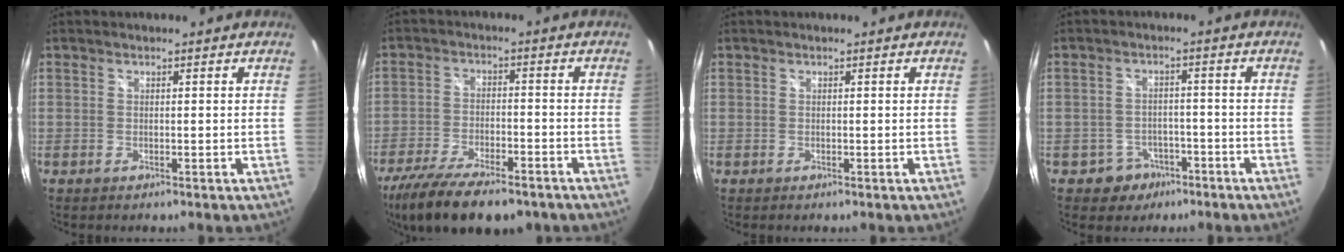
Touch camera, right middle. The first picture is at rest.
{"total": 16.8, "force": [-12.5, 5.6, 9.7], "torque": [-0.203, -0.041, -0.203]}
{"total": 0.0}
{"total": 5.2, "force": [-3.1, 4.1, 0.7], "torque": [-0.024, 0.019, -0.035]}